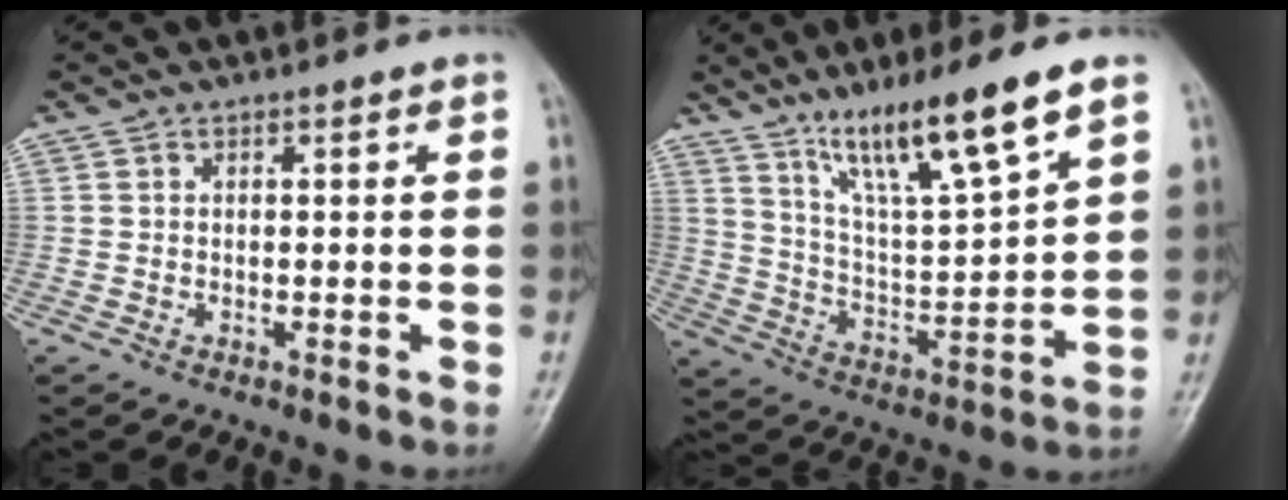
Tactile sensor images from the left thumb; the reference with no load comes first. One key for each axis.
{"total": 15.7, "fx": 10.3, "fy": 1.8, "fz": 11.8, "tx": -0.202, "ty": -0.054, "tz": 0.195}